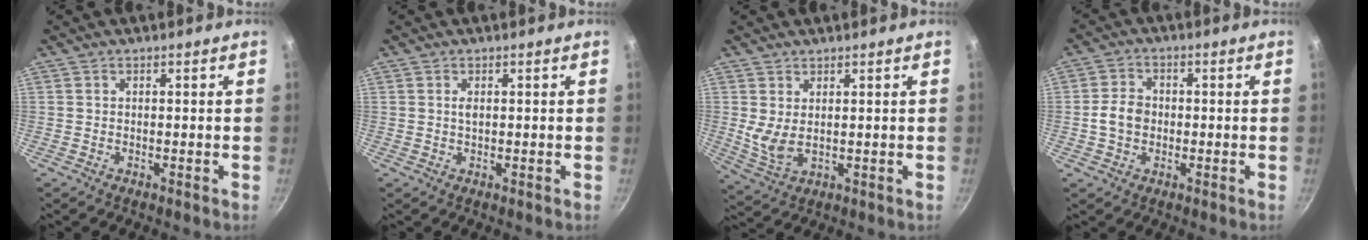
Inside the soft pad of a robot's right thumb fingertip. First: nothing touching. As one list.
[{"total": 1.1, "force": [0.3, 0.5, 0.9], "torque": [-0.015, 0.001, 0.005]}, {"total": 5.0, "force": [1.5, 2.5, 4.0], "torque": [-0.074, -0.022, 0.039]}, {"total": 5.2, "force": [-0.6, 4.2, 3.1], "torque": [-0.041, 0.017, -0.018]}]